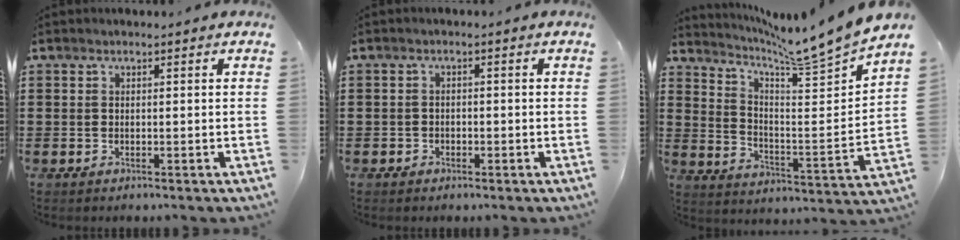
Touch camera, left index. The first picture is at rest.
{"total": 1.1, "force": [-0.7, 0.9, 0.0], "torque": [-0.006, 0.002, -0.018]}
{"total": 8.4, "force": [7.8, -1.1, 2.9], "torque": [-0.066, -0.076, 0.117]}